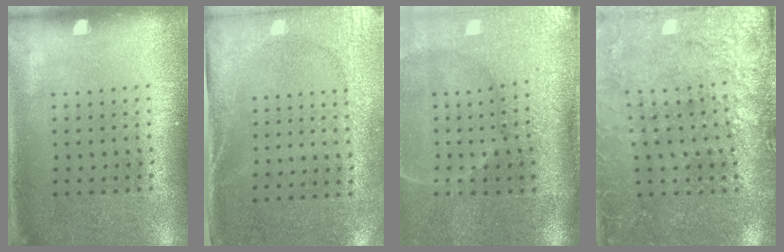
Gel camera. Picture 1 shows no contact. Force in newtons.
{"total": 2.7, "press": 2.2, "slide": 1.6}
{"total": 4.6, "press": 3.8, "slide": 2.5}
{"total": 2.9, "press": 2.9, "slide": 0.3}